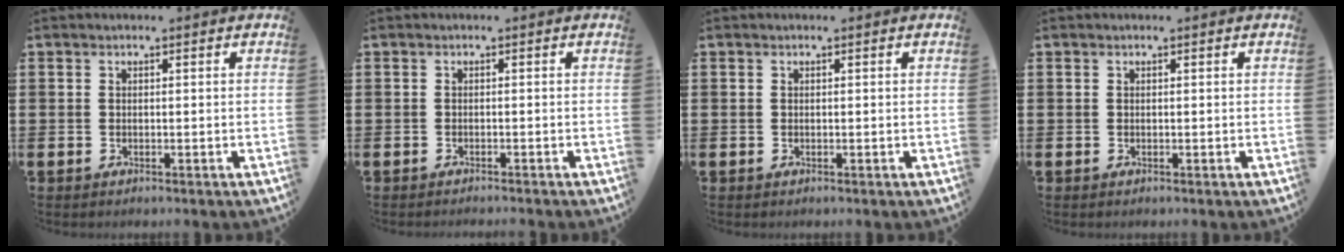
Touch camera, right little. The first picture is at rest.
{"total": 0.6, "force": [-0.5, -0.2, 0.0], "torque": [0.000, -0.002, -0.011]}
{"total": 0.0}
{"total": 0.0}